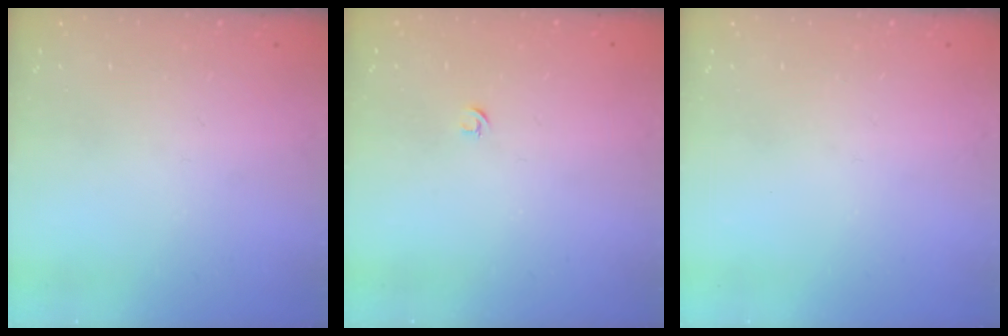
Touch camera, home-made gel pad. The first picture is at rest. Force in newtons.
{"total": 2.7, "press": 2.6, "slide": 0.6}
{"total": 0.0}